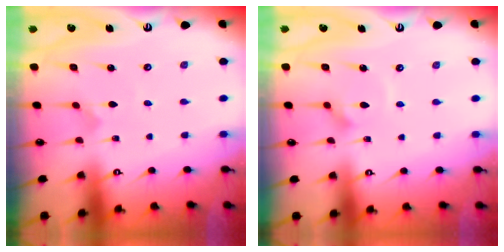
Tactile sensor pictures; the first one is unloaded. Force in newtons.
{"total": 5.1, "press": 5.1, "slide": 0.4}